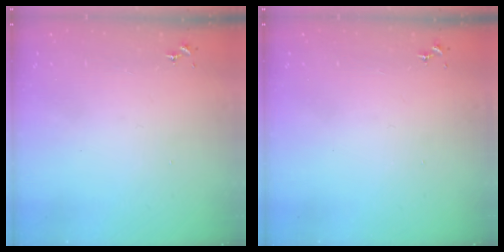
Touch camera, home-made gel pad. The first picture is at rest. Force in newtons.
{"total": 0.0}